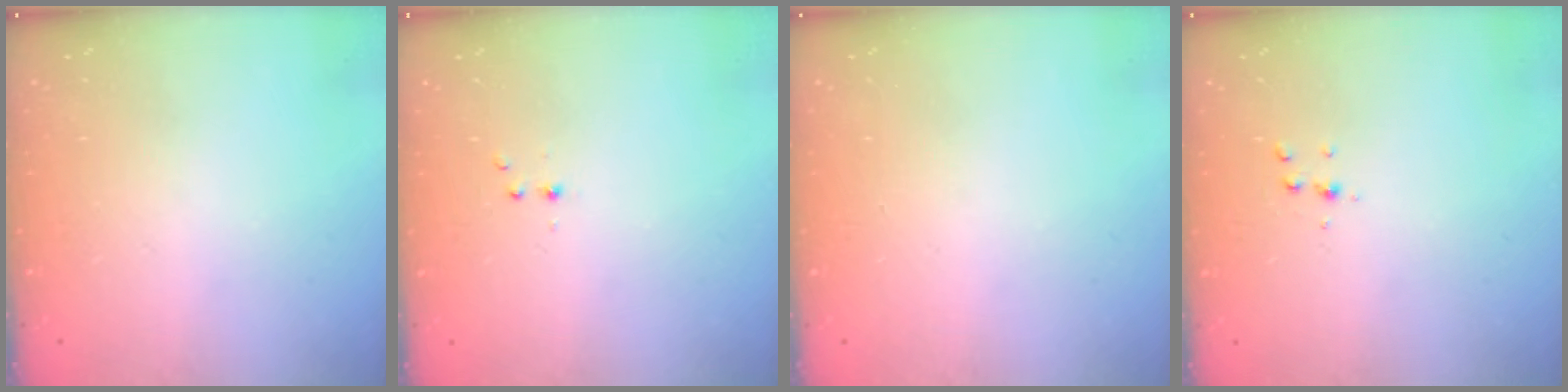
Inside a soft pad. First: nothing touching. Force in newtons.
{"total": 2.2, "press": 1.9, "slide": 1.0}
{"total": 0.0}
{"total": 4.4, "press": 4.3, "slide": 0.4}